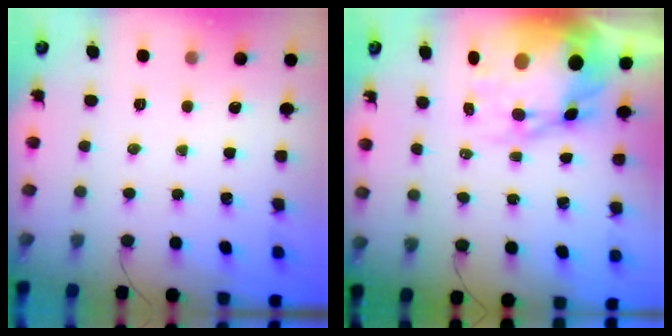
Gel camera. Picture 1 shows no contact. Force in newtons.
{"total": 16.3, "press": 15.8, "slide": 3.8}